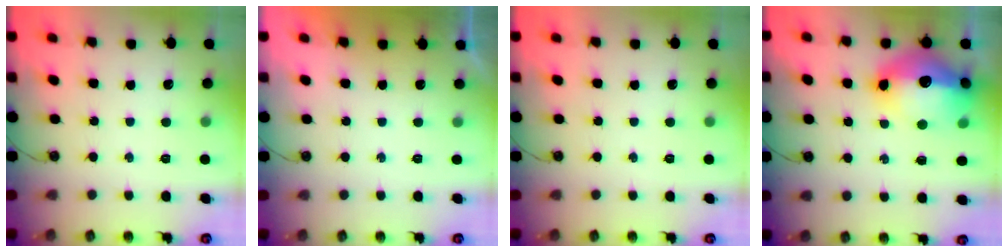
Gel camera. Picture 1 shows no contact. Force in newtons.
{"total": 0.0}
{"total": 0.0}
{"total": 24.4, "press": 20.8, "slide": 12.8}